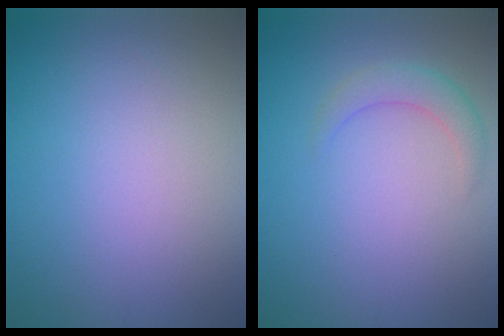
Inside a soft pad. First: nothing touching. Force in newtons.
{"total": 2.2, "press": 2.2, "slide": 0.1}